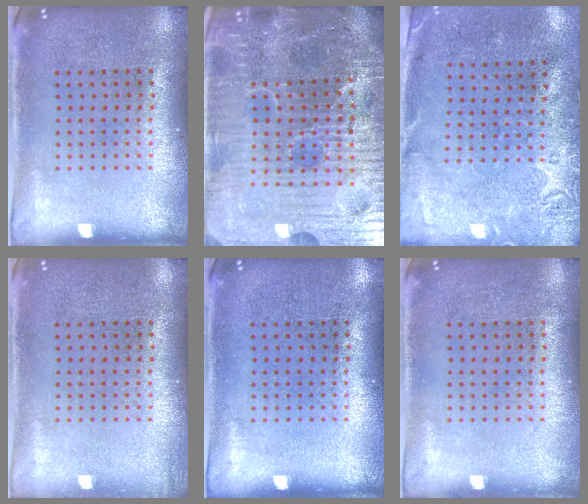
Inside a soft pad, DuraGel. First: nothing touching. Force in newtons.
{"total": 7.4, "press": 6.6, "slide": 3.4}
{"total": 2.8, "press": 2.1, "slide": 1.7}
{"total": 0.7, "press": 0.7, "slide": 0.0}
{"total": 0.0}
{"total": 0.0}